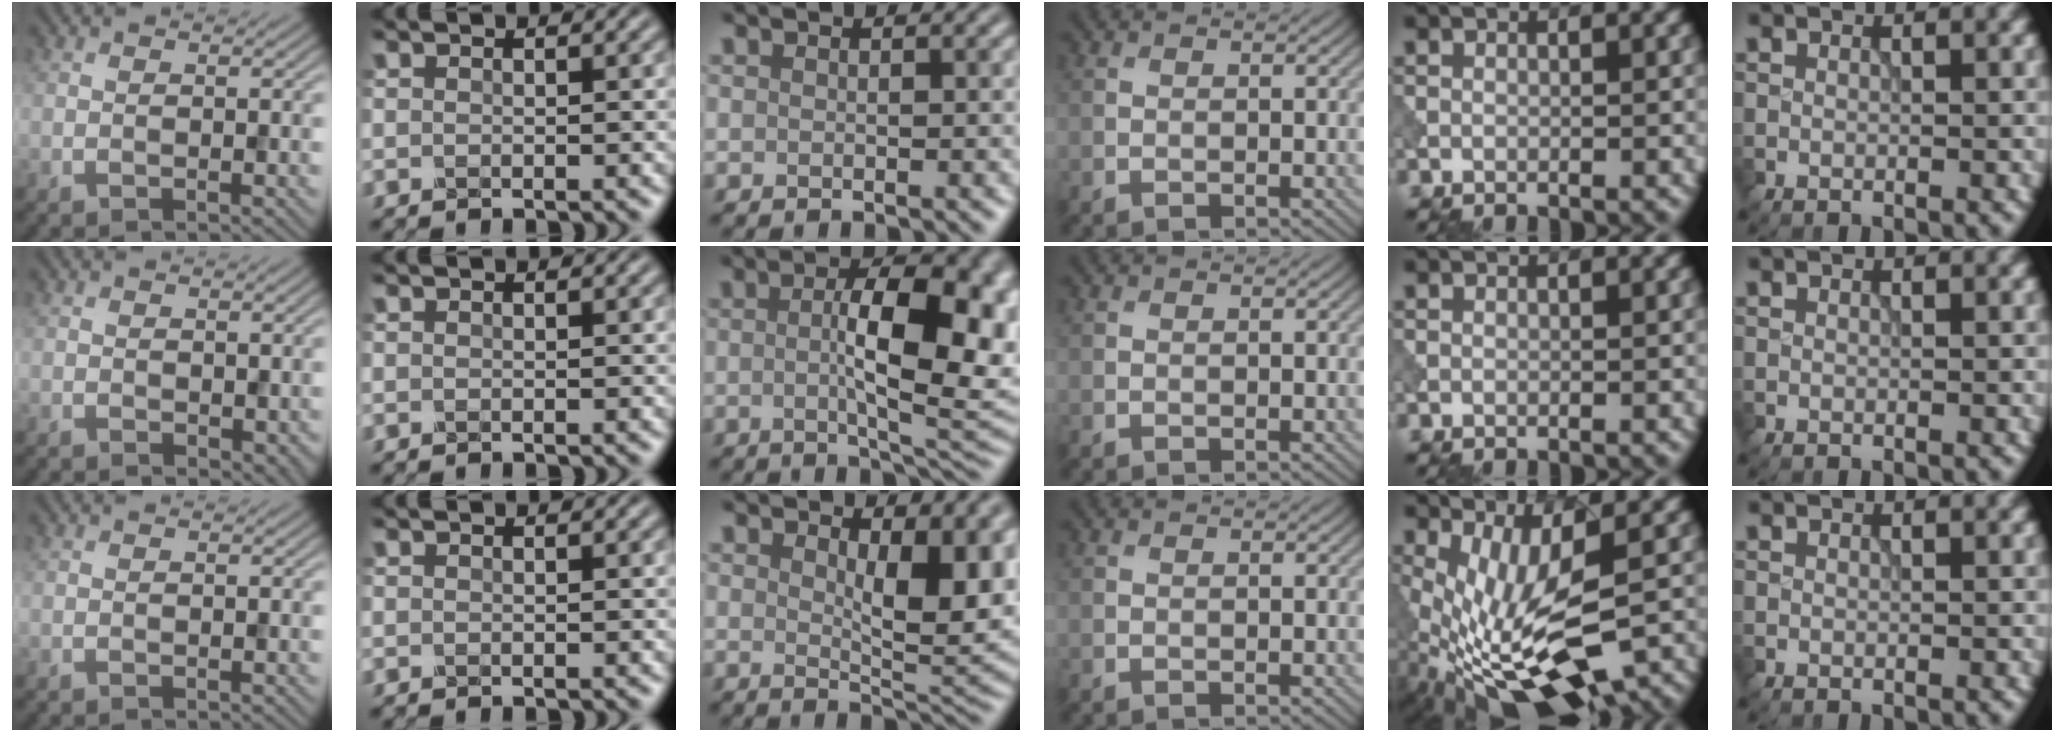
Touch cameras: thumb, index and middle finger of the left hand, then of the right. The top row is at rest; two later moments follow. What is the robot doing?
{"motion": "dispense", "object": "dispenser bottle"}